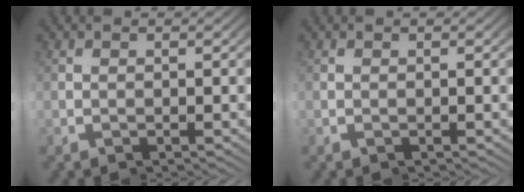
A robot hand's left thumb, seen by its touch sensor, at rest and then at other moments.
{"total": 0.0}